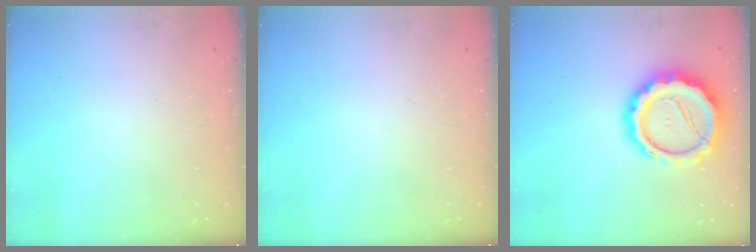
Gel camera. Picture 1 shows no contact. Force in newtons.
{"total": 0.0}
{"total": 17.6, "press": 17.3, "slide": 3.2}